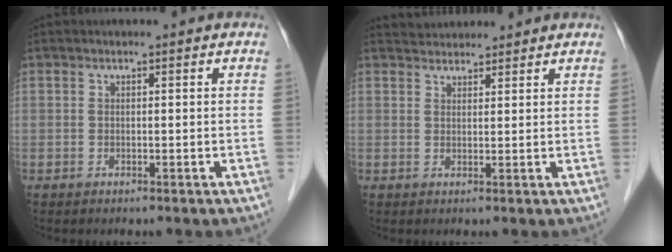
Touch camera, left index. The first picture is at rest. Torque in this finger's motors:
{"motor_torque": [0.10, -0.01, 0.04, 0.01]}